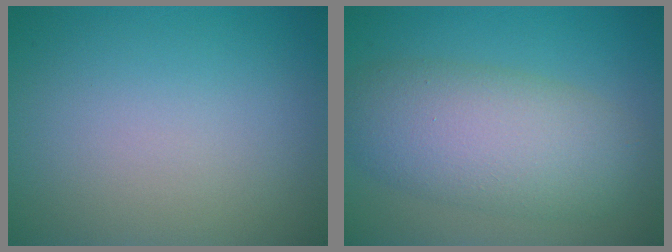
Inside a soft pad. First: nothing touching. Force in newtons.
{"total": 7.3, "press": 7.3, "slide": 0.5}